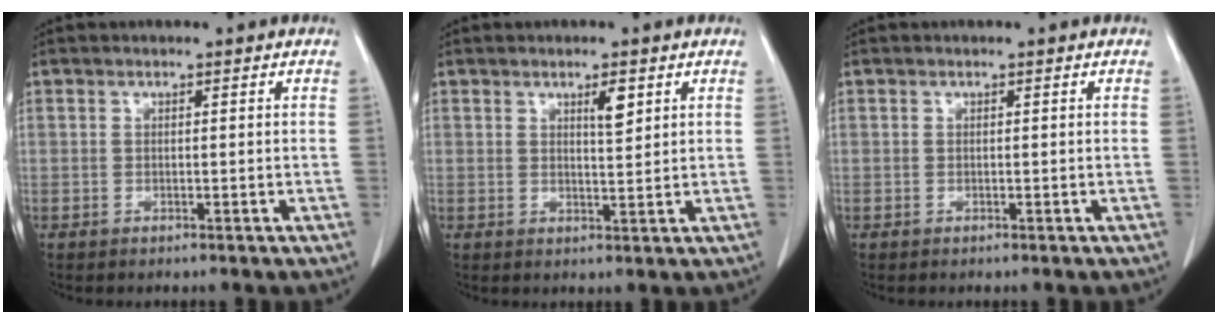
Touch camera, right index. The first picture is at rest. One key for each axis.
{"total": 2.8, "fx": 1.4, "fy": 0.5, "fz": 2.3, "tx": -0.038, "ty": -0.003, "tz": 0.024}
{"total": 0.0}